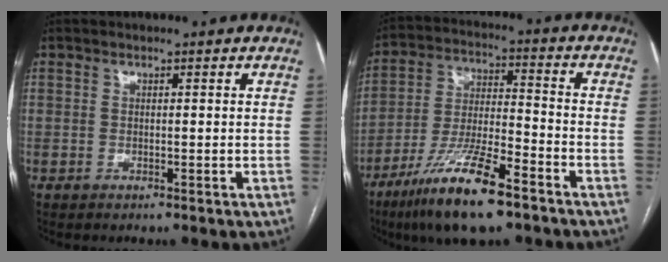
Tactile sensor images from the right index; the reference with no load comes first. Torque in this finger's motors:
{"motor_torque": [1.01, -1.12, 0.41, 0.21]}